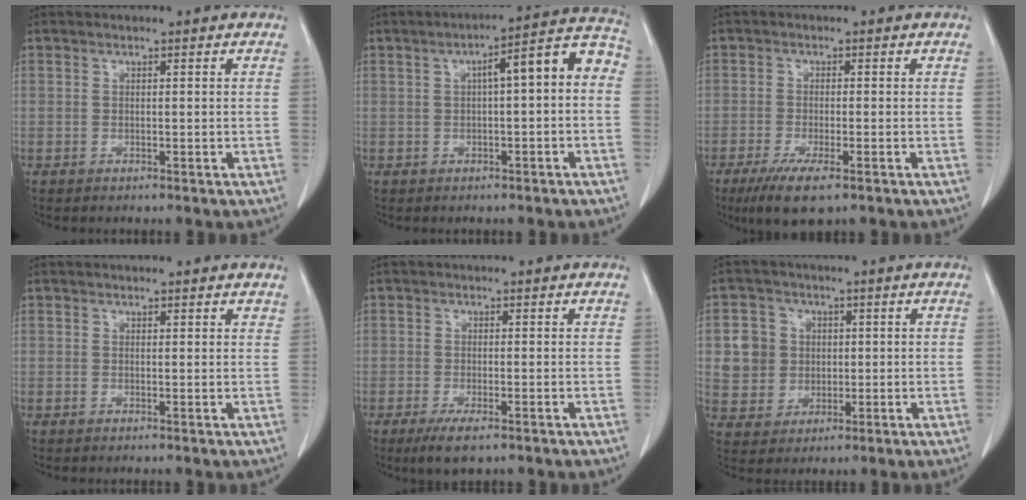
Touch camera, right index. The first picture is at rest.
{"total": 8.6, "force": [0.6, 1.7, 8.4], "torque": [-0.109, 0.039, 0.001]}
{"total": 6.0, "force": [-3.6, 1.6, 4.5], "torque": [-0.085, -0.014, -0.059]}
{"total": 1.5, "force": [1.4, 0.4, 0.5], "torque": [-0.005, -0.002, 0.011]}
{"total": 3.3, "force": [-1.9, 1.2, 2.5], "torque": [-0.049, -0.004, -0.029]}
{"total": 7.0, "force": [1.0, 6.7, 1.5], "torque": [-0.036, 0.019, 0.027]}